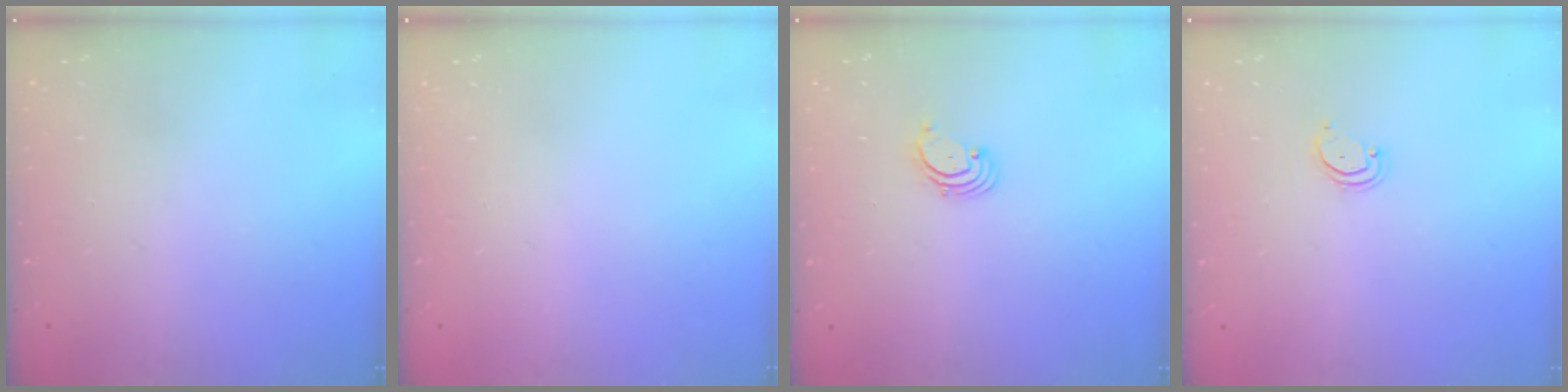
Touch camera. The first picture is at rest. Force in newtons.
{"total": 0.0}
{"total": 1.7, "press": 1.6, "slide": 0.2}
{"total": 2.6, "press": 2.6, "slide": 0.2}